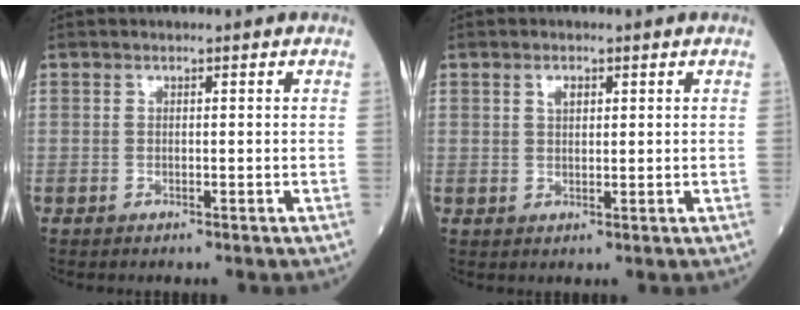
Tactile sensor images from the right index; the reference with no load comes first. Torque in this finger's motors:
{"motor_torque": [0.14, 0.20, 0.00, 0.00]}